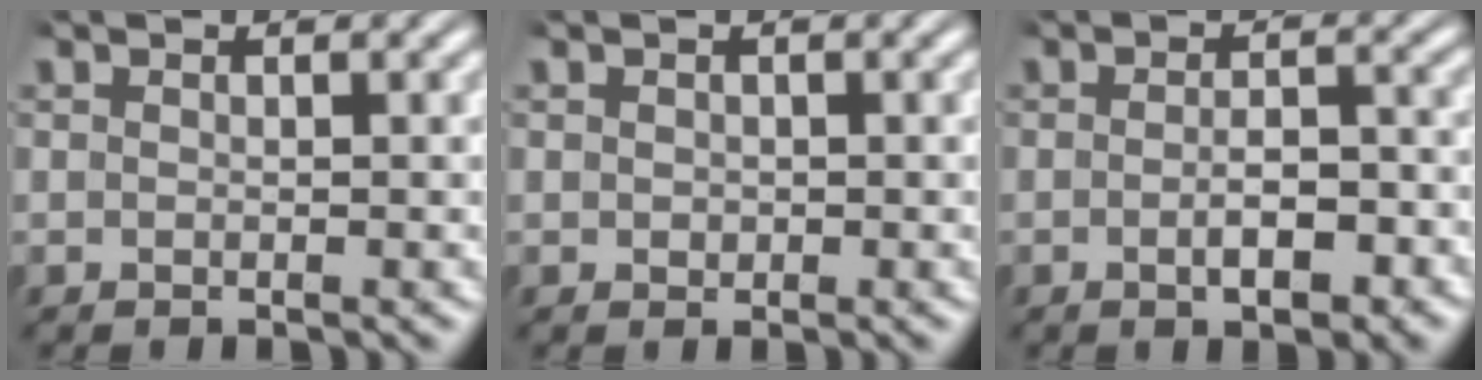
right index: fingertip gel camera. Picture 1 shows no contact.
{"total": 0.0}
{"total": 3.3, "force": [-1.7, 1.2, 2.6], "torque": [-0.033, -0.003, -0.029]}